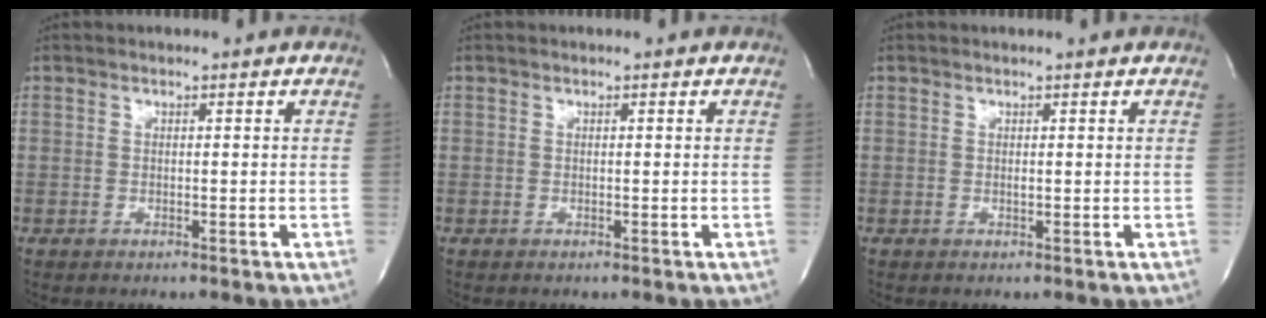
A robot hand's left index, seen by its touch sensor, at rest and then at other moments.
{"total": 0.0}
{"total": 0.5, "force": [0.3, 0.0, 0.4], "torque": [-0.009, 0.001, 0.006]}